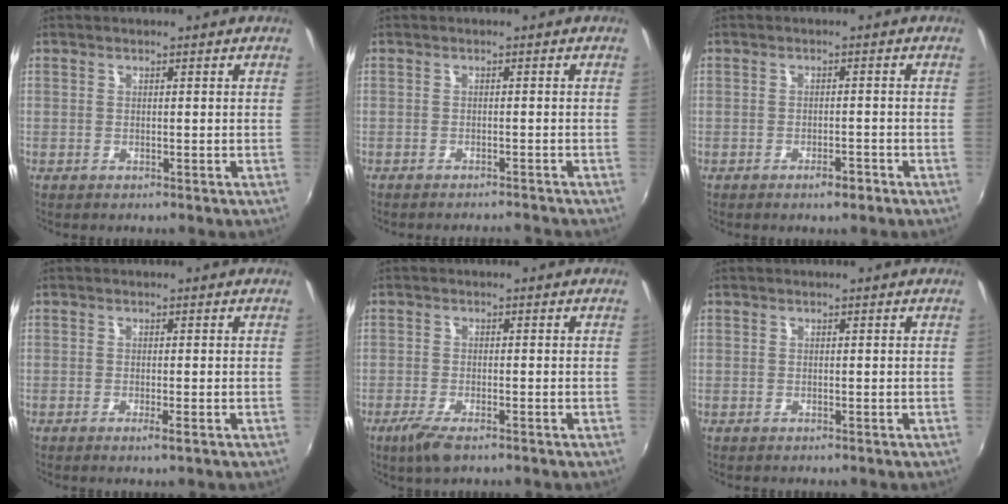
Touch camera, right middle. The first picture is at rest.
{"total": 4.1, "force": [-3.9, 0.4, 1.1], "torque": [-0.030, -0.006, -0.056]}
{"total": 2.3, "force": [-1.7, 0.7, 1.4], "torque": [-0.027, -0.001, -0.025]}
{"total": 1.1, "force": [-0.5, -0.2, 0.9], "torque": [-0.017, -0.004, -0.010]}
{"total": 4.2, "force": [-2.7, 1.2, 3.0], "torque": [-0.073, -0.013, -0.053]}
{"total": 0.0}